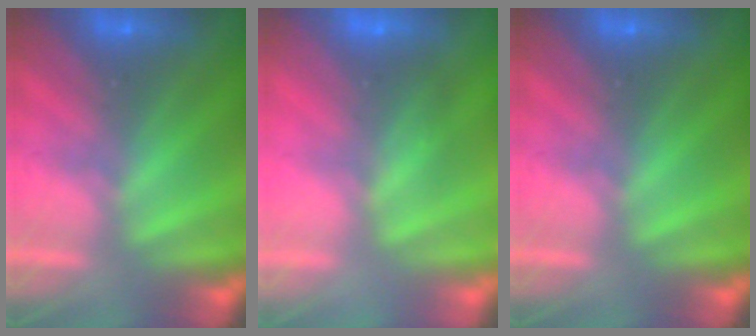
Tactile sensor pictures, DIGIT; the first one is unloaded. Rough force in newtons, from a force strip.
{"total": 2.7}
{"total": 0.0}